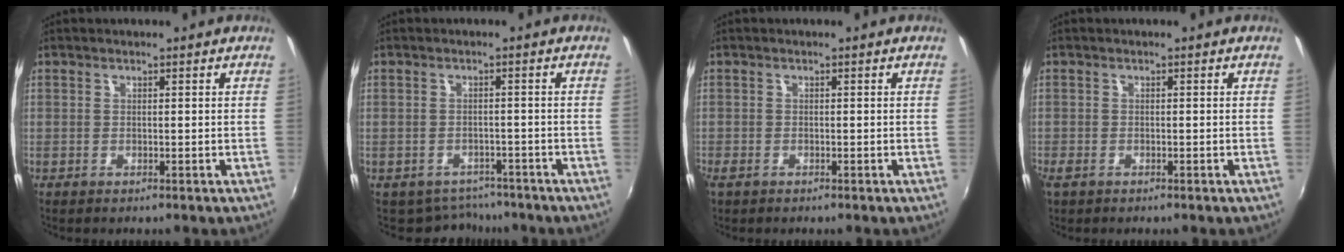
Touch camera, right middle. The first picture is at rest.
{"total": 5.5, "force": [-4.6, 2.8, 0.4], "torque": [-0.019, -0.001, -0.065]}
{"total": 1.6, "force": [-1.1, 1.0, 0.7], "torque": [-0.016, -0.004, -0.022]}
{"total": 2.1, "force": [-1.3, 1.3, 1.1], "torque": [-0.023, -0.006, -0.025]}